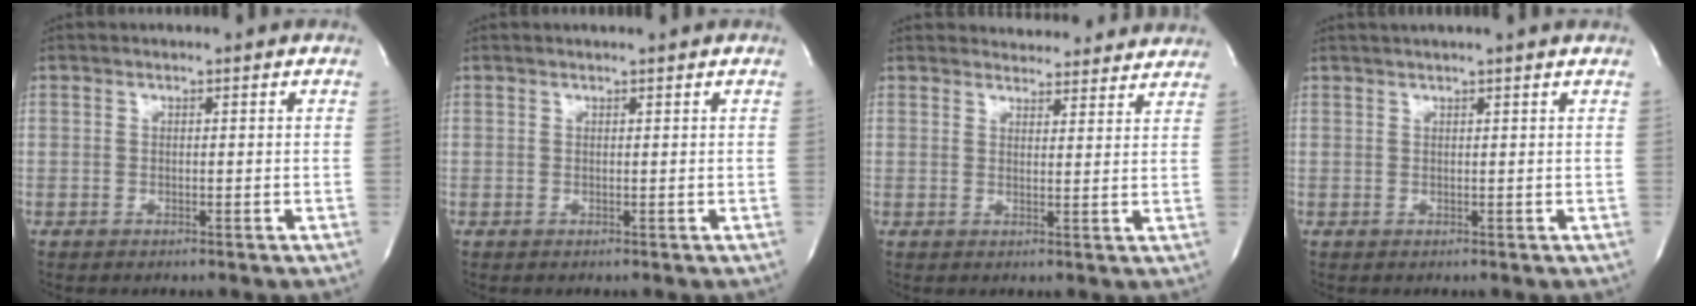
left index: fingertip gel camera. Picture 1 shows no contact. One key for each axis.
{"total": 1.0, "fx": 0.9, "fy": -0.3, "fz": 0.3, "tx": -0.008, "ty": 0.000, "tz": 0.015}
{"total": 10.7, "fx": 10.3, "fy": 2.6, "fz": 1.7, "tx": -0.004, "ty": 0.009, "tz": 0.111}
{"total": 4.5, "fx": 3.9, "fy": -0.8, "fz": 2.2, "tx": -0.027, "ty": 0.026, "tz": 0.051}